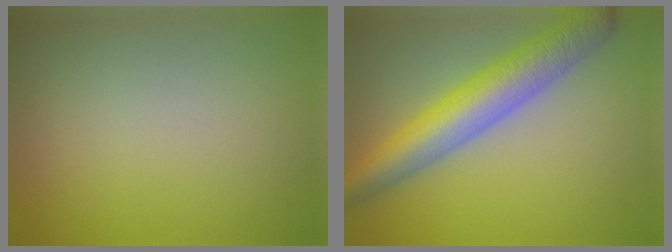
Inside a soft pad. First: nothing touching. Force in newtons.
{"total": 7.3, "press": 7.3, "slide": 0.2}